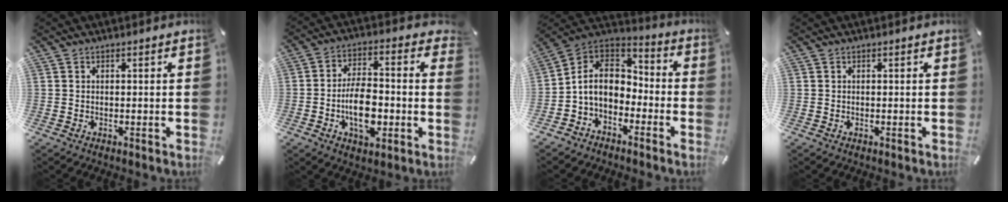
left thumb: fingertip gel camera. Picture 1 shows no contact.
{"total": 12.4, "force": [-3.1, 7.5, 9.5], "torque": [-0.159, -0.005, -0.057]}
{"total": 9.2, "force": [-2.7, 7.5, 4.6], "torque": [-0.116, 0.013, -0.053]}
{"total": 0.0}